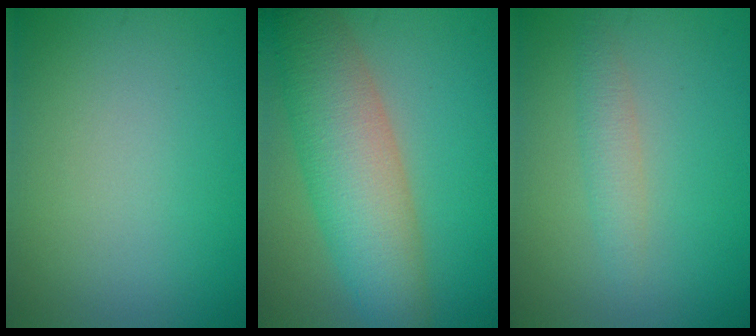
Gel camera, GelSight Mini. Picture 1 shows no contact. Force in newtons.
{"total": 8.1, "press": 8.1, "slide": 0.3}
{"total": 1.9, "press": 1.9, "slide": 0.0}